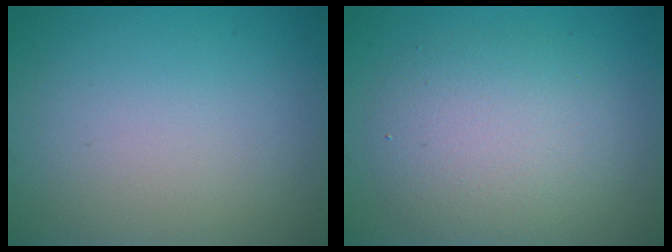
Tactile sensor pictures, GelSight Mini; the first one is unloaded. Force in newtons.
{"total": 5.2, "press": 5.2, "slide": 0.2}